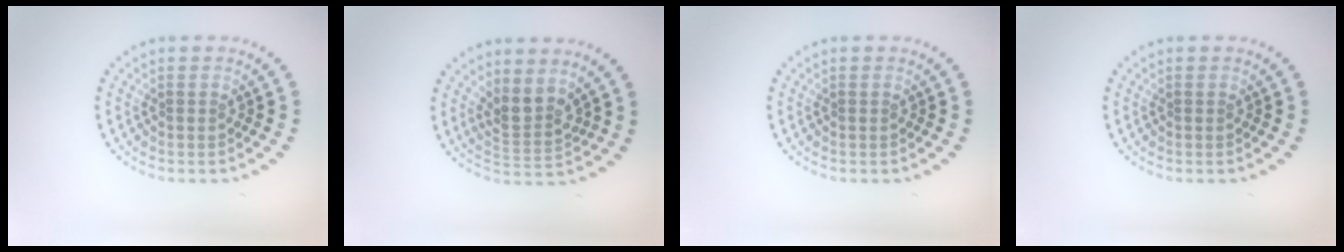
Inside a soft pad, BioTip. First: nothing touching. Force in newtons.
{"total": 2.7, "press": 2.4, "slide": 1.3}
{"total": 0.0}
{"total": 0.0}